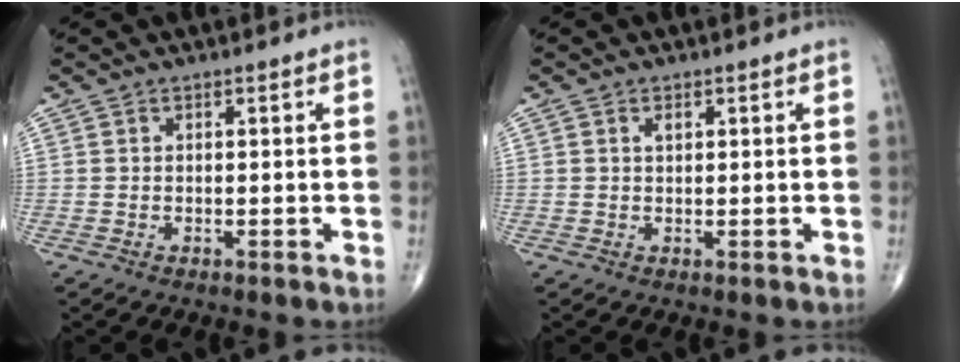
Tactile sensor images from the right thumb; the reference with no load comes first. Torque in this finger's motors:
{"motor_torque": [0.56, 0.51, 0.61, 0.26, -0.01]}